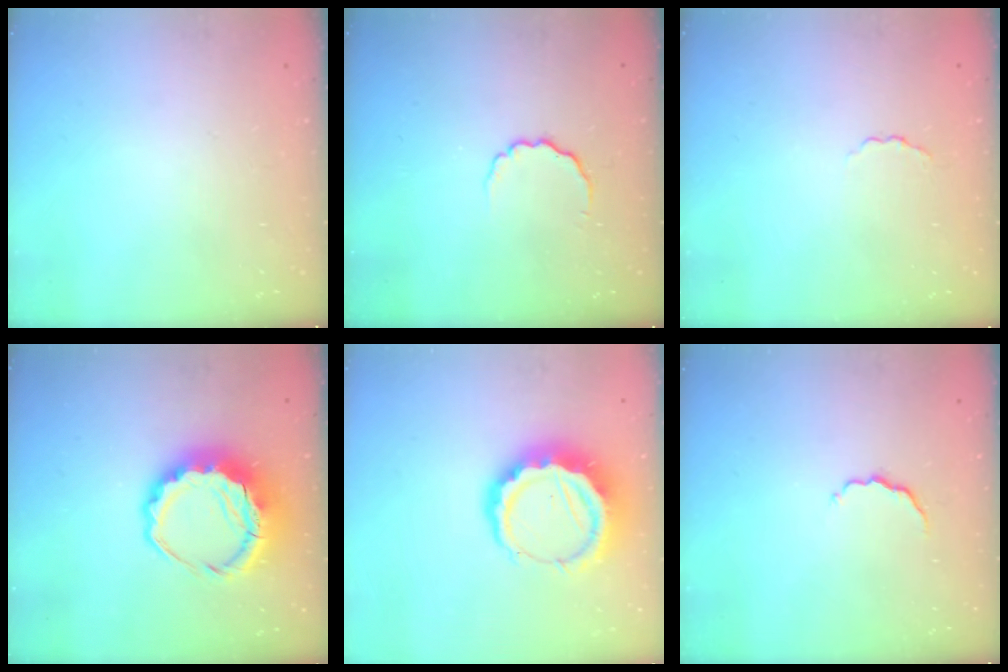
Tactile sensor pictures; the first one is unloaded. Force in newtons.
{"total": 3.0, "press": 2.9, "slide": 0.7}
{"total": 1.7, "press": 1.6, "slide": 0.5}
{"total": 10.9, "press": 10.7, "slide": 2.5}
{"total": 11.6, "press": 11.4, "slide": 2.4}
{"total": 5.1, "press": 5.0, "slide": 1.1}